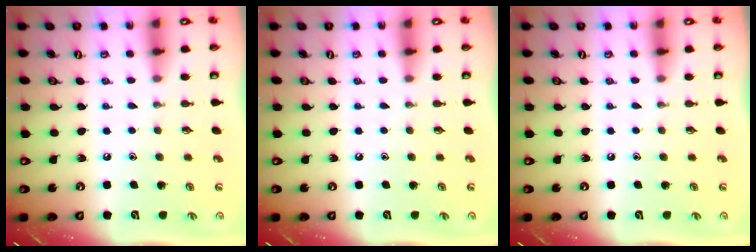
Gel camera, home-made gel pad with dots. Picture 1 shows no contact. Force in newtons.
{"total": 0.0}
{"total": 0.0}